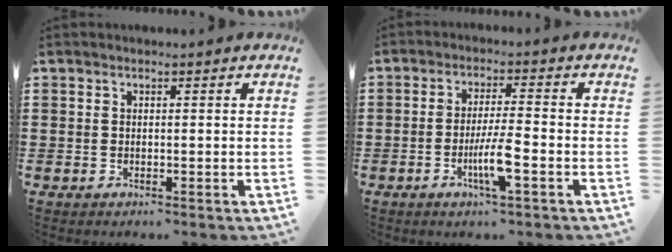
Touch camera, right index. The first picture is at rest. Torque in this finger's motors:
{"motor_torque": [1.58, 0.08, 0.53, 0.08]}